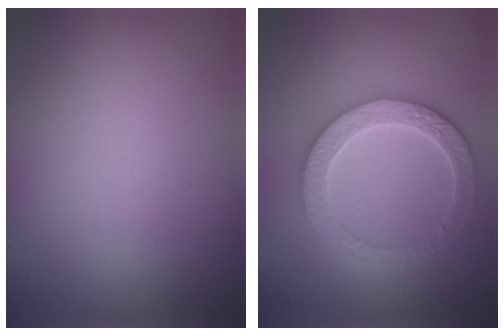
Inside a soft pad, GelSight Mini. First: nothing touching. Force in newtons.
{"total": 4.1, "press": 4.0, "slide": 1.0}